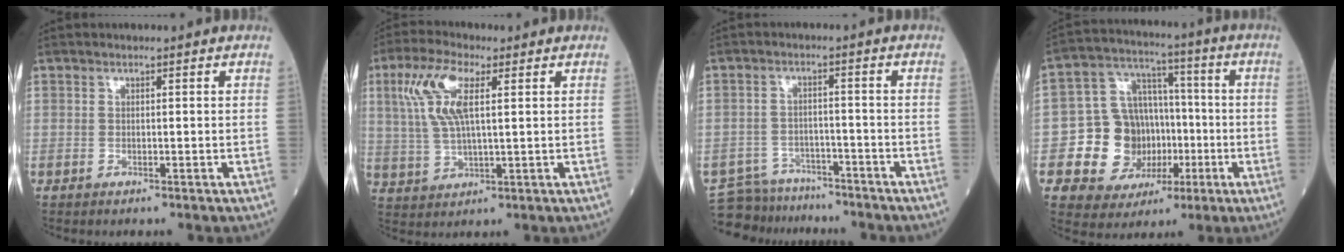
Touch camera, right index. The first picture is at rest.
{"total": 9.1, "force": [3.0, 2.6, 8.1], "torque": [-0.186, 0.016, 0.062]}
{"total": 8.8, "force": [-8.4, 2.8, -0.1], "torque": [0.003, 0.017, -0.129]}
{"total": 13.3, "force": [-2.8, 10.8, 7.2], "torque": [-0.128, 0.034, -0.032]}